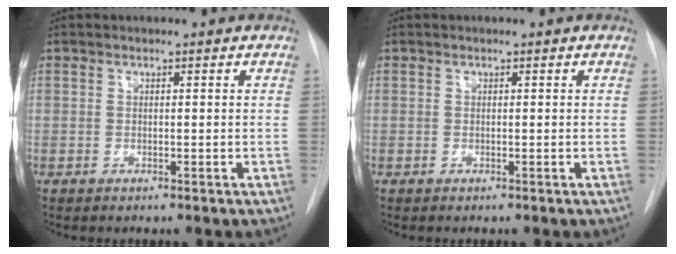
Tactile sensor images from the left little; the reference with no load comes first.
{"total": 0.0}